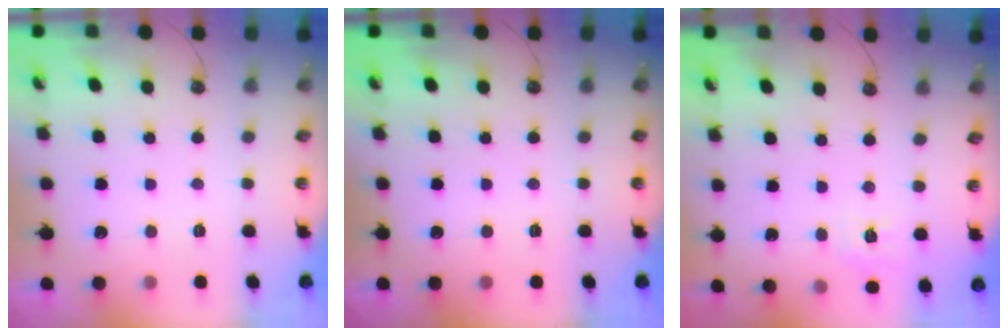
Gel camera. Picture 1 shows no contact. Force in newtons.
{"total": 0.0}
{"total": 6.8, "press": 6.7, "slide": 0.6}